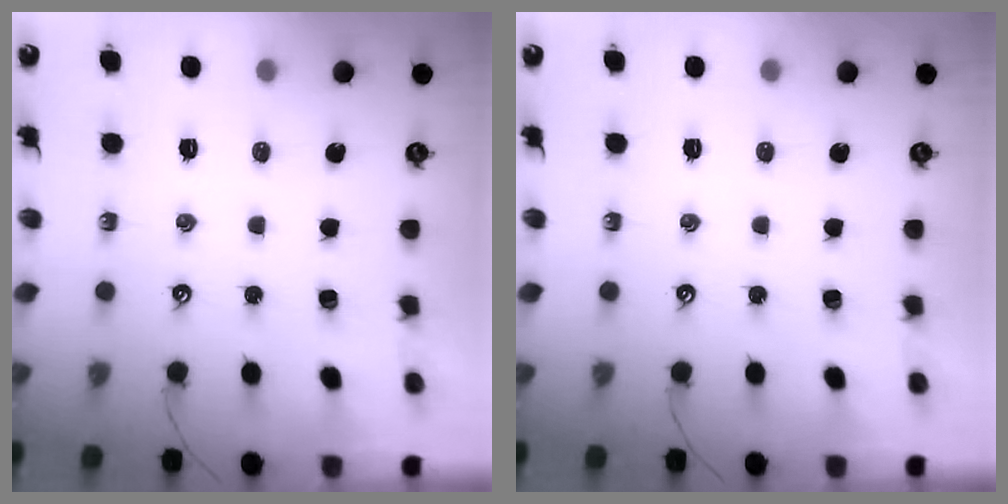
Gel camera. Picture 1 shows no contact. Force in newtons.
{"total": 0.0}